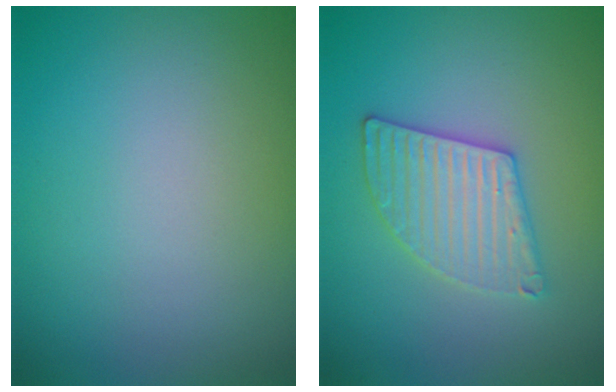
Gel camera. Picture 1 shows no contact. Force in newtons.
{"total": 3.4, "press": 3.4, "slide": 0.4}